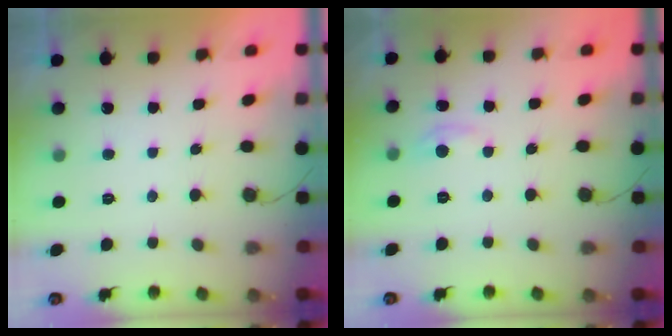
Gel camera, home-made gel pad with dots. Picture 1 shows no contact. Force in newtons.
{"total": 3.2, "press": 3.1, "slide": 0.5}